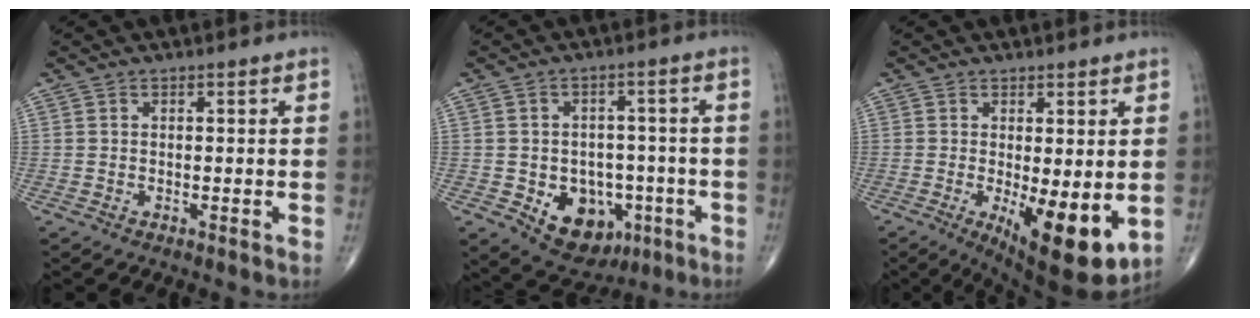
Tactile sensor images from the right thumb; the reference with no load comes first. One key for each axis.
{"total": 12.0, "fx": -4.1, "fy": 8.9, "fz": 6.9, "tx": -0.061, "ty": 0.023, "tz": -0.045}
{"total": 11.7, "fx": -2.2, "fy": 3.7, "fz": 10.9, "tx": -0.154, "ty": -0.029, "tz": -0.022}